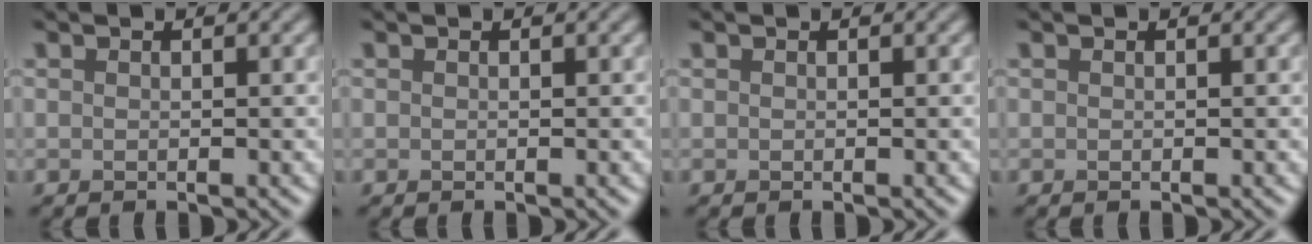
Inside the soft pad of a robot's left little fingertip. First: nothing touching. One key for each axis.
{"total": 0.0}
{"total": 0.0}
{"total": 0.0}